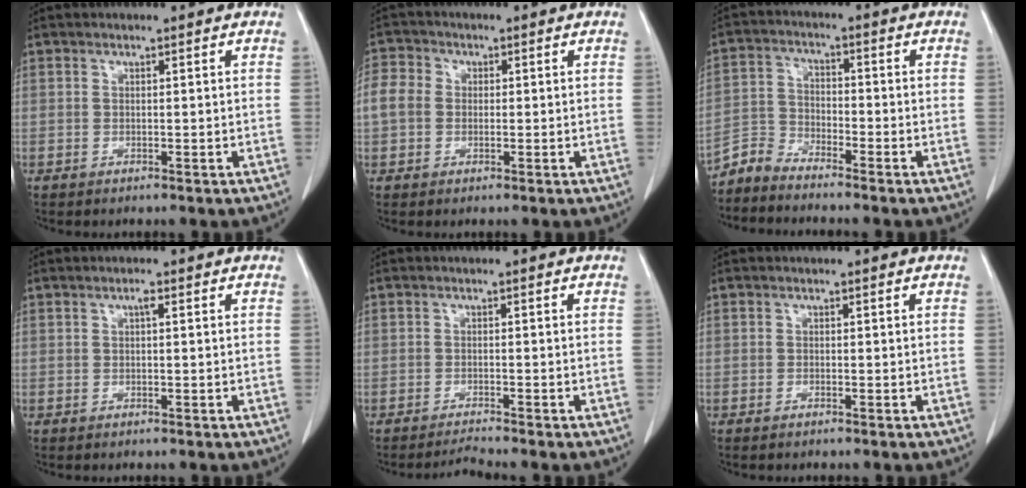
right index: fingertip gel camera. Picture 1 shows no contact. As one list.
[{"total": 10.1, "force": [0.7, 8.8, 5.0], "torque": [-0.148, 0.033, 0.012]}, {"total": 4.9, "force": [-4.8, 0.9, 0.5], "torque": [-0.015, -0.001, -0.098]}, {"total": 1.3, "force": [0.4, 0.4, 1.1], "torque": [-0.022, 0.004, 0.008]}, {"total": 2.2, "force": [-2.1, -0.5, 0.4], "torque": [-0.018, -0.006, -0.034]}, {"total": 0.8, "force": [-0.4, 0.4, 0.5], "torque": [-0.013, -0.001, -0.006]}]